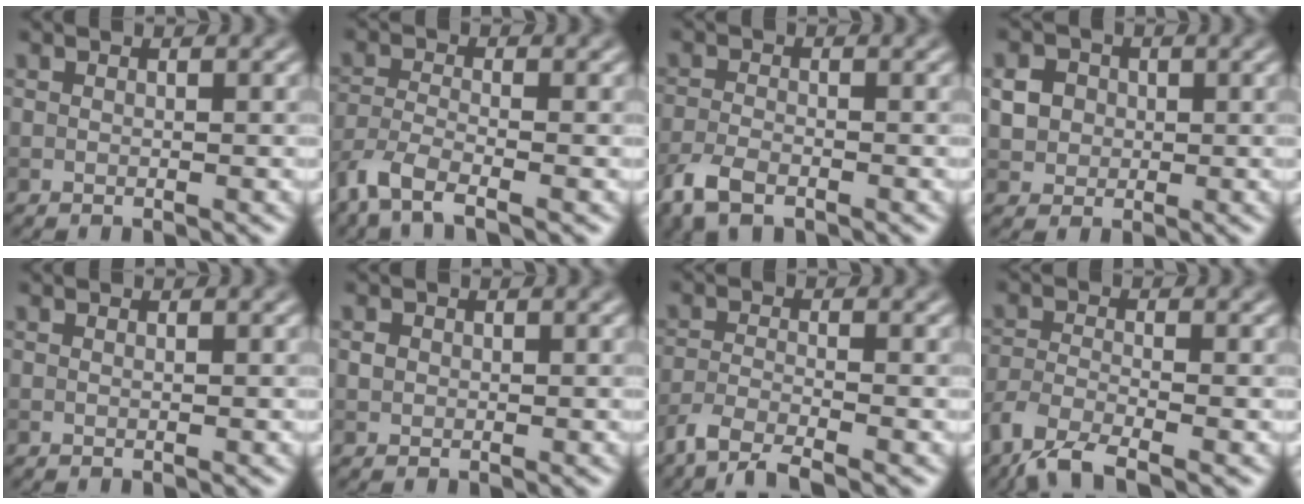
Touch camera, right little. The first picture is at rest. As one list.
[{"total": 4.5, "force": [-3.3, 1.3, 2.8], "torque": [-0.062, -0.012, -0.077]}, {"total": 3.8, "force": [-2.6, 1.7, 2.2], "torque": [-0.049, -0.009, -0.058]}, {"total": 2.7, "force": [0.3, 2.5, 1.1], "torque": [-0.023, 0.002, 0.012]}, {"total": 0.0}, {"total": 0.7, "force": [0.1, 0.7, 0.2], "torque": [-0.002, -0.001, 0.000]}, {"total": 3.9, "force": [-3.2, 0.7, 2.2], "torque": [-0.044, -0.007, -0.070]}, {"total": 4.8, "force": [-3.8, 1.2, 2.8], "torque": [-0.058, -0.010, -0.084]}]